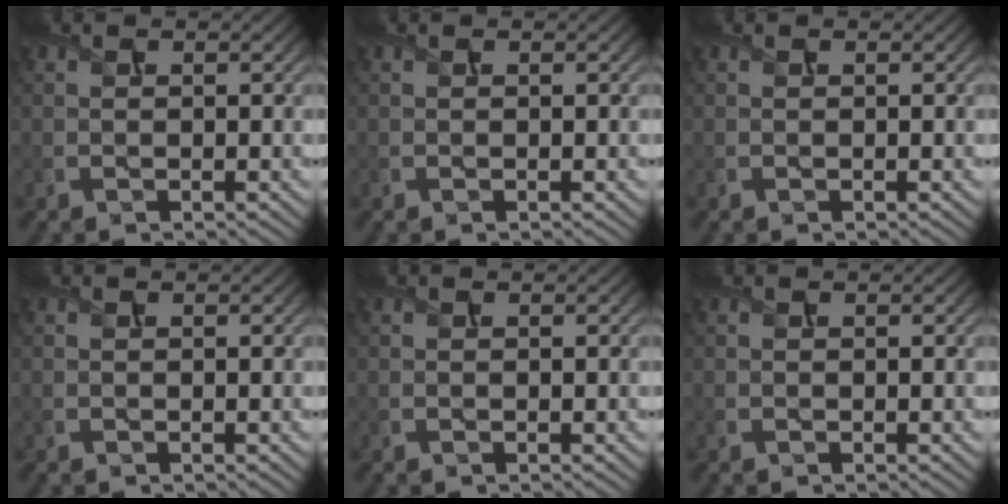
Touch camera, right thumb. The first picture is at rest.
{"total": 0.0}
{"total": 0.0}
{"total": 0.0}
{"total": 0.0}
{"total": 0.0}